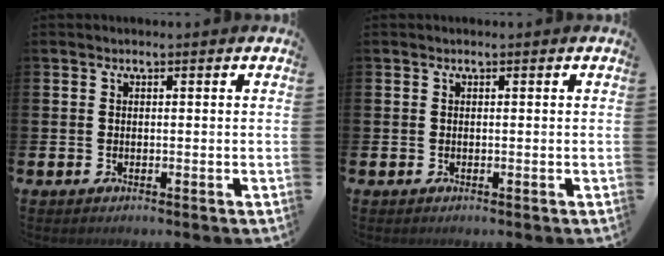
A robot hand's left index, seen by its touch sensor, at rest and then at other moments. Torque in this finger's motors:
{"motor_torque": [0.02, 0.00, 0.00, 0.00]}